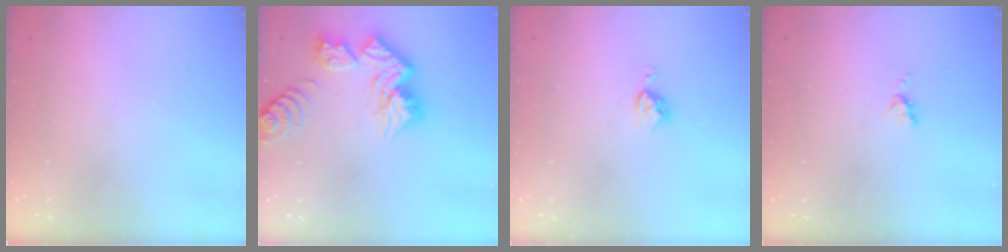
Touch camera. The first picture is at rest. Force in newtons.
{"total": 15.7, "press": 15.6, "slide": 1.7}
{"total": 3.6, "press": 3.6, "slide": 0.4}
{"total": 4.0, "press": 4.0, "slide": 0.6}